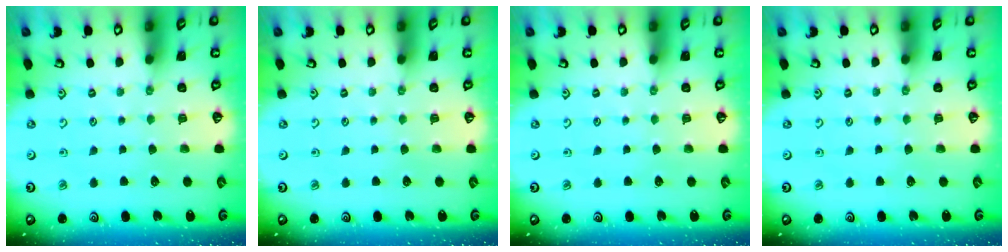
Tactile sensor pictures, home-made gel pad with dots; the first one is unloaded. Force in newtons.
{"total": 0.0}
{"total": 0.0}
{"total": 0.0}